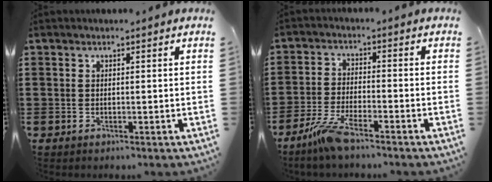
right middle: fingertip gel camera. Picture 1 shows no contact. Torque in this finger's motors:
{"motor_torque": [0.26, -0.39, 0.38, 0.11]}